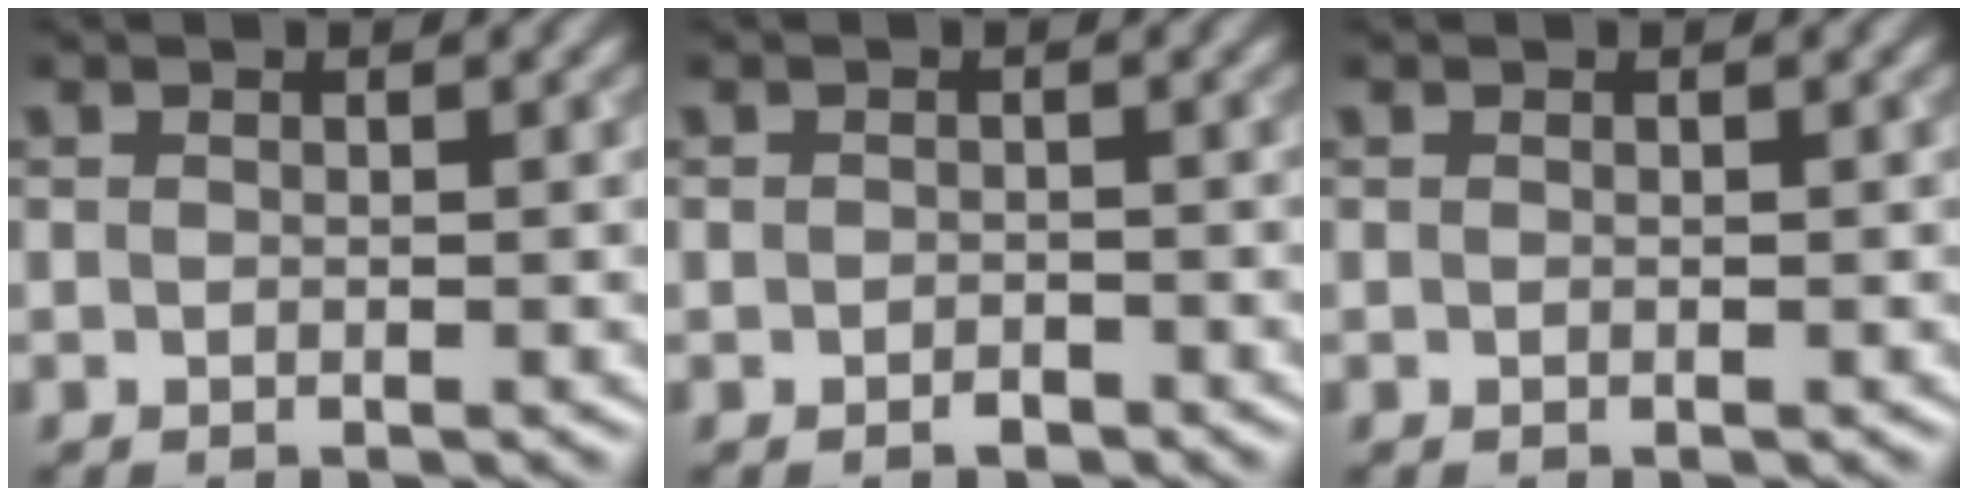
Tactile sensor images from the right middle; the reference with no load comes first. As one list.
[{"total": 0.9, "force": [-0.6, 0.5, 0.4], "torque": [-0.005, -0.001, -0.009]}, {"total": 0.0}]